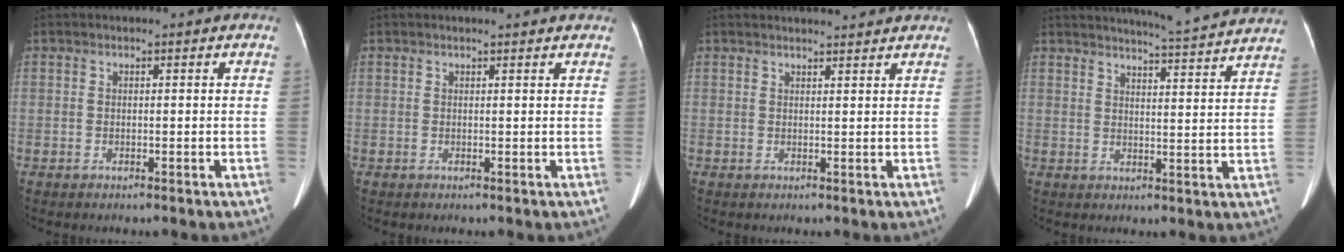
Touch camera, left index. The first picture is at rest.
{"total": 3.1, "force": [3.0, 0.2, 1.0], "torque": [-0.016, 0.011, 0.030]}
{"total": 5.3, "force": [5.1, 0.2, 1.3], "torque": [-0.019, 0.021, 0.058]}
{"total": 14.0, "force": [13.3, -1.2, 4.2], "torque": [-0.073, -0.035, 0.156]}